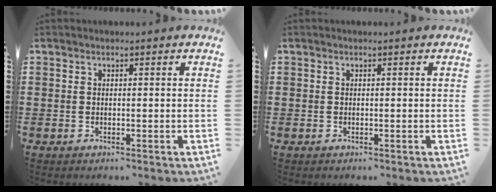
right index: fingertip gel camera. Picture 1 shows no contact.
{"total": 0.0}